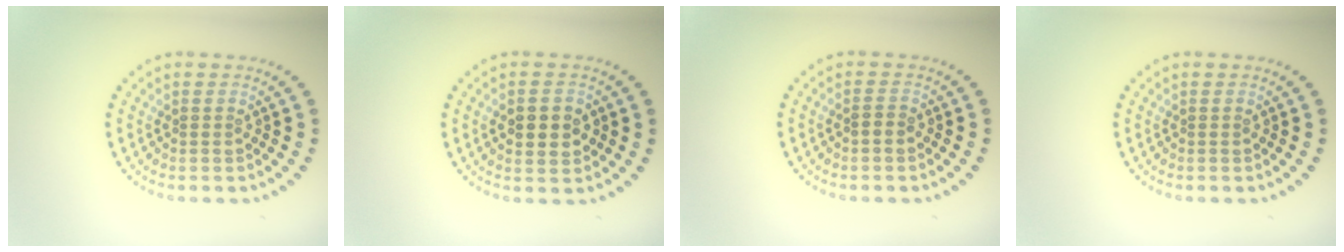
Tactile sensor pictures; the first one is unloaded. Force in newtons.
{"total": 3.1, "press": 3.1, "slide": 0.1}
{"total": 0.9, "press": 0.8, "slide": 0.1}
{"total": 0.0}